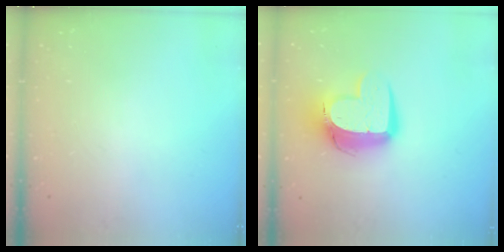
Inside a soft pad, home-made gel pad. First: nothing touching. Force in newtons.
{"total": 12.9, "press": 12.9, "slide": 1.1}